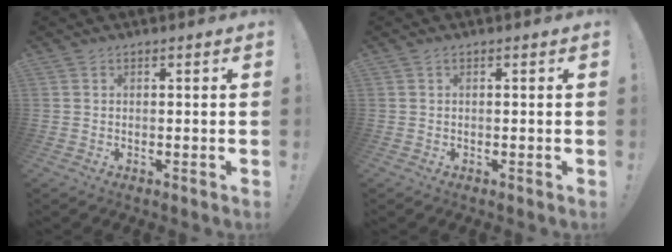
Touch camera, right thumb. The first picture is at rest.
{"total": 0.6, "force": [0.3, 0.2, 0.5], "torque": [-0.003, -0.002, 0.003]}